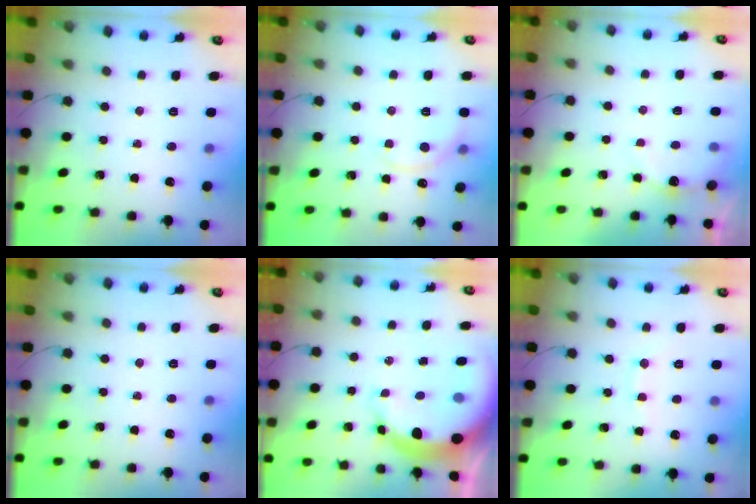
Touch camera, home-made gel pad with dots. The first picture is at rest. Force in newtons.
{"total": 3.3, "press": 3.1, "slide": 1.2}
{"total": 6.8, "press": 6.6, "slide": 1.3}
{"total": 0.0}
{"total": 11.6, "press": 11.3, "slide": 2.7}
{"total": 6.2, "press": 6.1, "slide": 1.3}